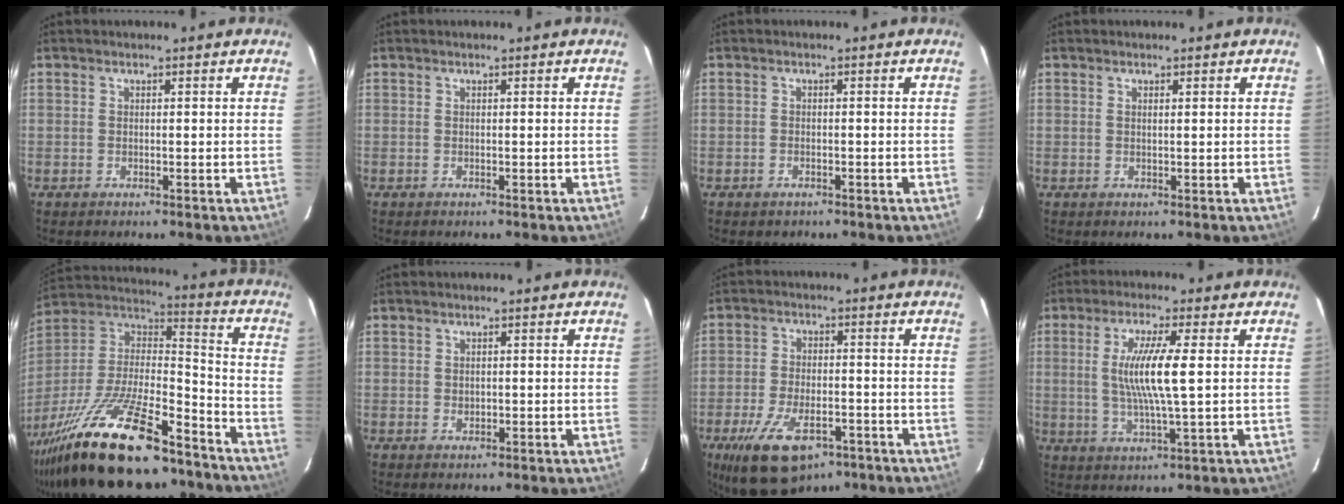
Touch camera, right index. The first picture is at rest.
{"total": 0.0}
{"total": 1.4, "force": [-0.9, 1.0, 0.2], "torque": [-0.008, 0.002, -0.011]}
{"total": 0.5, "force": [0.3, 0.0, 0.4], "torque": [-0.008, 0.001, 0.006]}
{"total": 29.8, "force": [-21.2, 9.7, 18.7], "torque": [-0.364, -0.026, -0.337]}
{"total": 0.8, "force": [0.1, 0.8, 0.3], "torque": [-0.003, 0.002, 0.003]}
{"total": 14.8, "force": [-8.9, 6.8, 9.7], "torque": [-0.203, -0.027, -0.147]}
{"total": 9.3, "force": [0.9, 0.4, 9.3], "torque": [-0.178, -0.007, 0.019]}